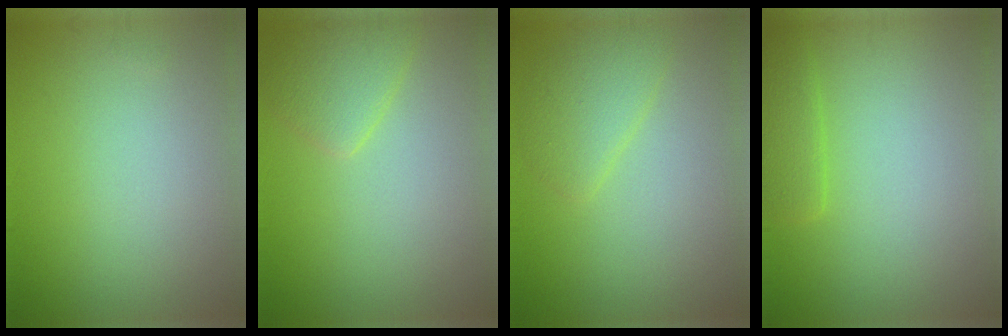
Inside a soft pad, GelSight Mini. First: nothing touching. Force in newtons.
{"total": 2.5, "press": 2.5, "slide": 0.2}
{"total": 2.5, "press": 2.5, "slide": 0.3}
{"total": 2.0, "press": 1.9, "slide": 0.3}